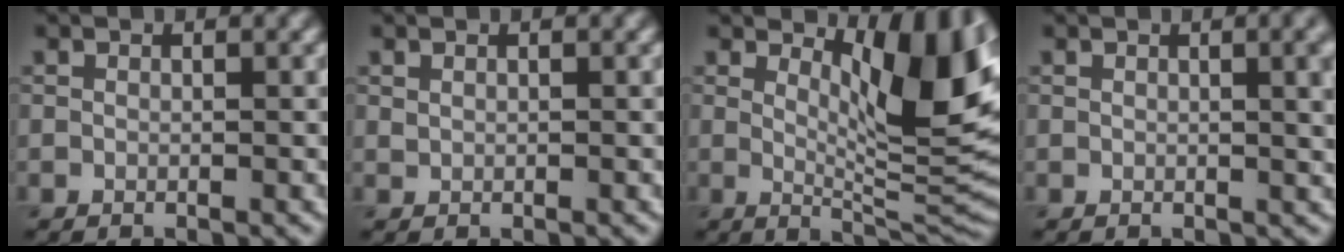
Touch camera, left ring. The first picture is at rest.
{"total": 0.0}
{"total": 9.8, "force": [3.5, 3.1, 8.6], "torque": [-0.120, -0.012, 0.063]}
{"total": 4.6, "force": [1.2, 1.8, 4.1], "torque": [-0.032, 0.009, 0.018]}